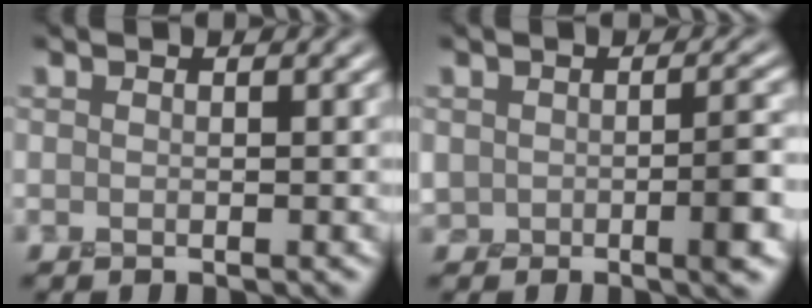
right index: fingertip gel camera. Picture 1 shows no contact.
{"total": 3.4, "force": [-1.0, 1.8, 2.7], "torque": [-0.045, -0.003, -0.021]}